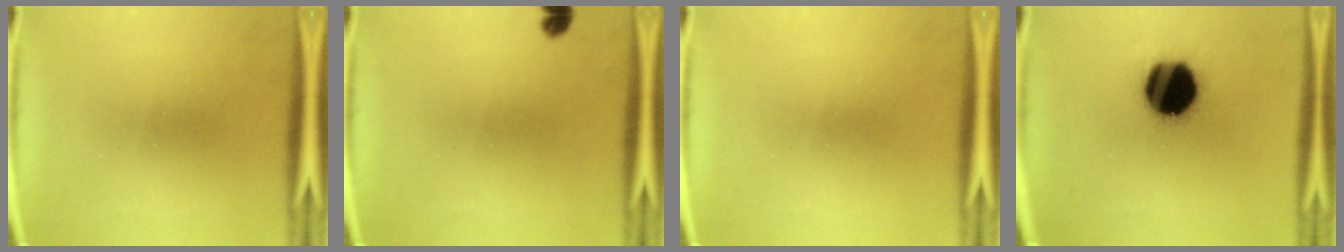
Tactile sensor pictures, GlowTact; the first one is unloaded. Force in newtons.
{"total": 1.5}
{"total": 0.0}
{"total": 19.5}